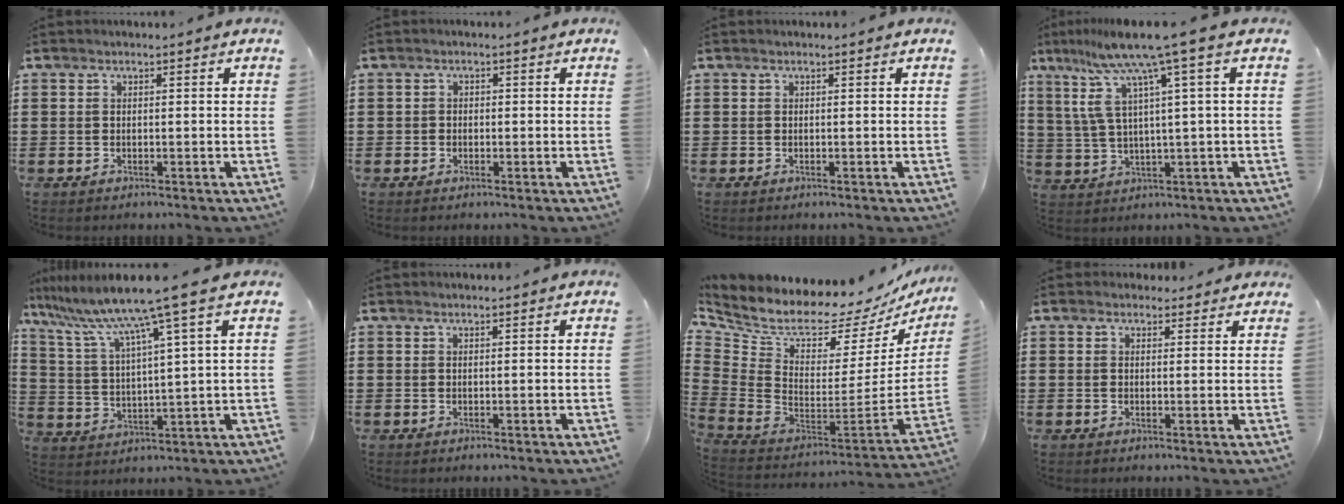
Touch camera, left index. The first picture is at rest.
{"total": 1.0, "force": [-0.5, 0.7, 0.4], "torque": [-0.009, 0.003, -0.011]}
{"total": 0.0}
{"total": 9.8, "force": [5.1, -0.3, 8.4], "torque": [-0.207, -0.036, 0.073]}
{"total": 10.2, "force": [7.4, -1.5, 6.9], "torque": [-0.162, -0.043, 0.113]}
{"total": 0.0}
{"total": 6.7, "force": [5.9, 2.2, 2.4], "torque": [-0.083, -0.075, 0.094]}
{"total": 1.5, "force": [1.3, 0.8, 0.2], "torque": [0.000, 0.001, 0.023]}